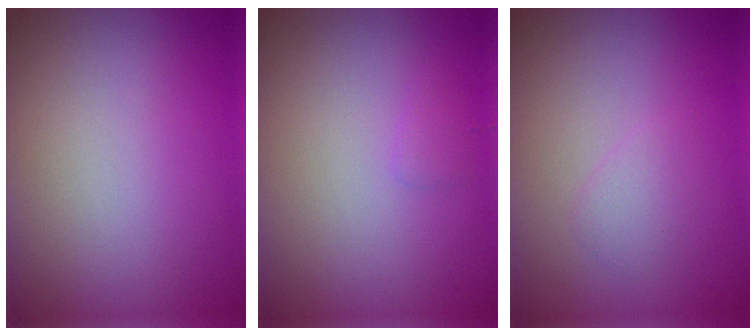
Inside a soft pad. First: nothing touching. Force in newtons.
{"total": 0.8, "press": 0.8, "slide": 0.0}
{"total": 1.1, "press": 1.1, "slide": 0.1}